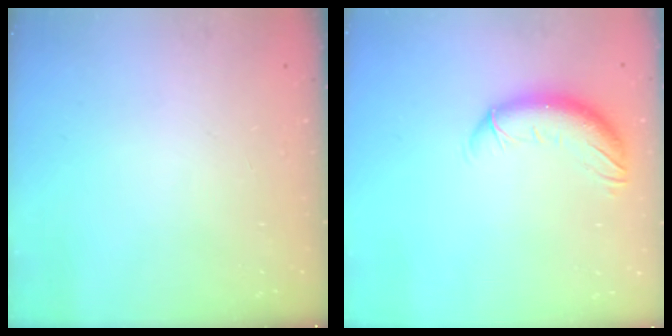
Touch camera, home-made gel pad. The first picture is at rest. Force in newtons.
{"total": 10.6, "press": 10.4, "slide": 2.0}